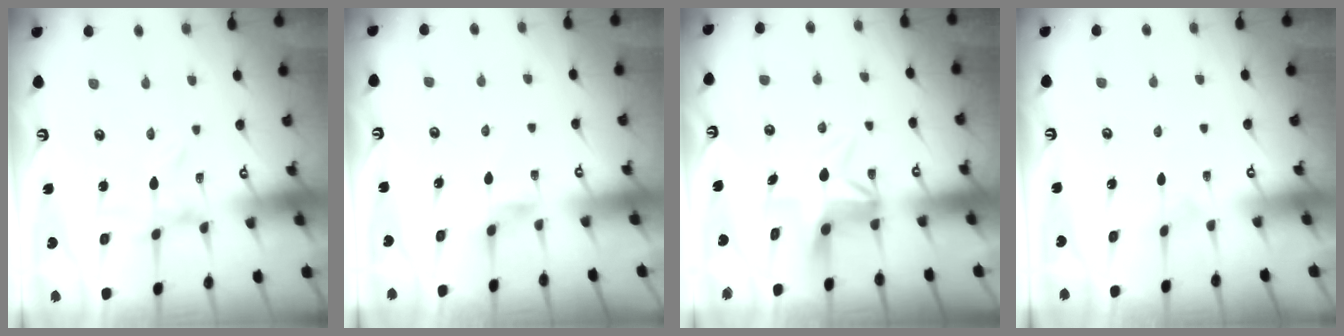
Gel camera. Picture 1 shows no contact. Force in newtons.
{"total": 2.8, "press": 2.7, "slide": 0.5}
{"total": 5.5, "press": 5.2, "slide": 1.5}
{"total": 2.0, "press": 2.0, "slide": 0.2}